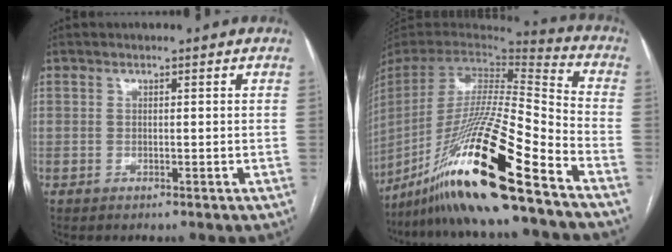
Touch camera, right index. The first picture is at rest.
{"total": 26.5, "force": [-17.5, 0.4, 19.9], "torque": [-0.383, -0.041, -0.322]}